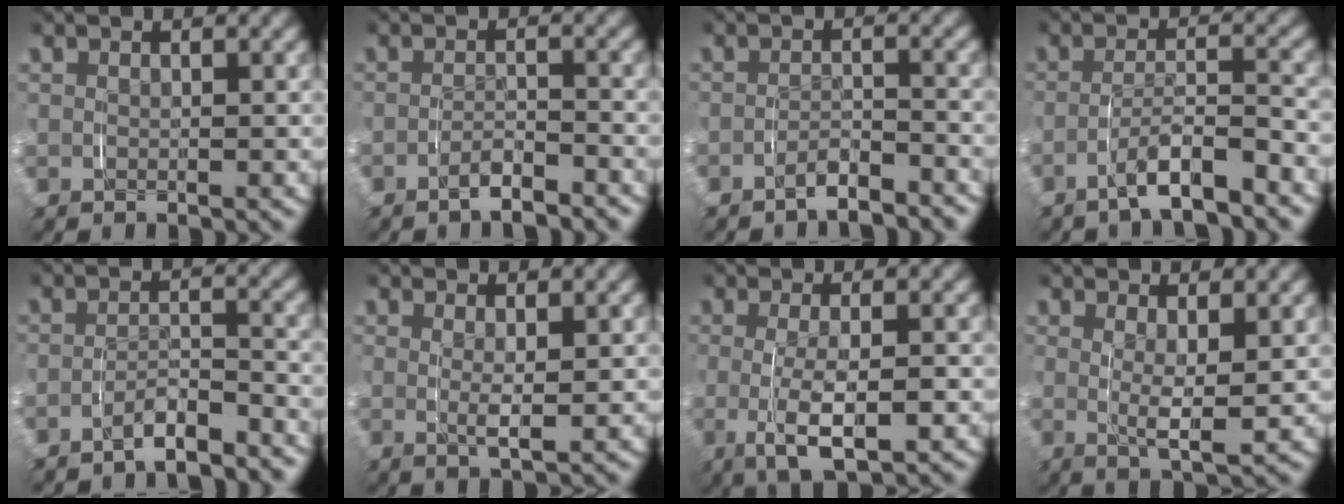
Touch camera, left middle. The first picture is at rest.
{"total": 2.3, "force": [-2.1, 0.4, 0.8], "torque": [-0.013, 0.001, -0.041]}
{"total": 2.8, "force": [-2.7, 0.4, 0.7], "torque": [-0.008, 0.000, -0.050]}
{"total": 4.3, "force": [-3.6, 0.6, 2.3], "torque": [-0.038, 0.004, -0.065]}
{"total": 3.7, "force": [-3.5, 0.4, 1.0], "torque": [-0.011, -0.004, -0.063]}
{"total": 2.1, "force": [0.5, 0.3, 2.0], "torque": [-0.039, -0.009, 0.013]}
{"total": 5.2, "force": [-0.9, 1.6, 4.8], "torque": [-0.093, -0.008, -0.012]}
{"total": 3.5, "force": [0.8, 0.7, 3.3], "torque": [-0.061, -0.017, 0.017]}